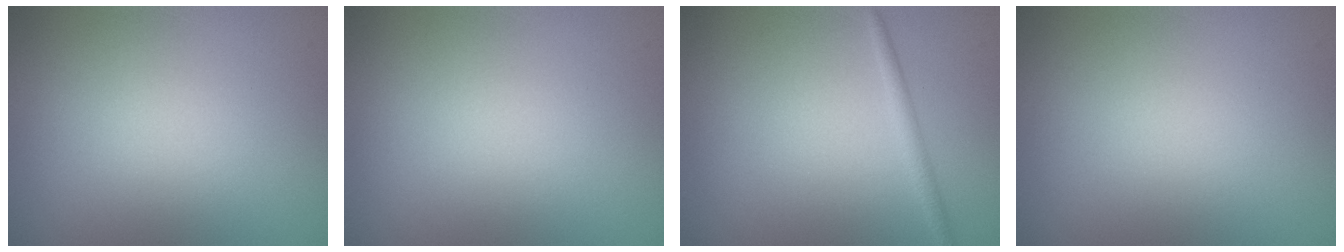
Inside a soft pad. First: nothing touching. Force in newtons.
{"total": 0.0}
{"total": 1.2, "press": 1.2, "slide": 0.1}
{"total": 0.0}